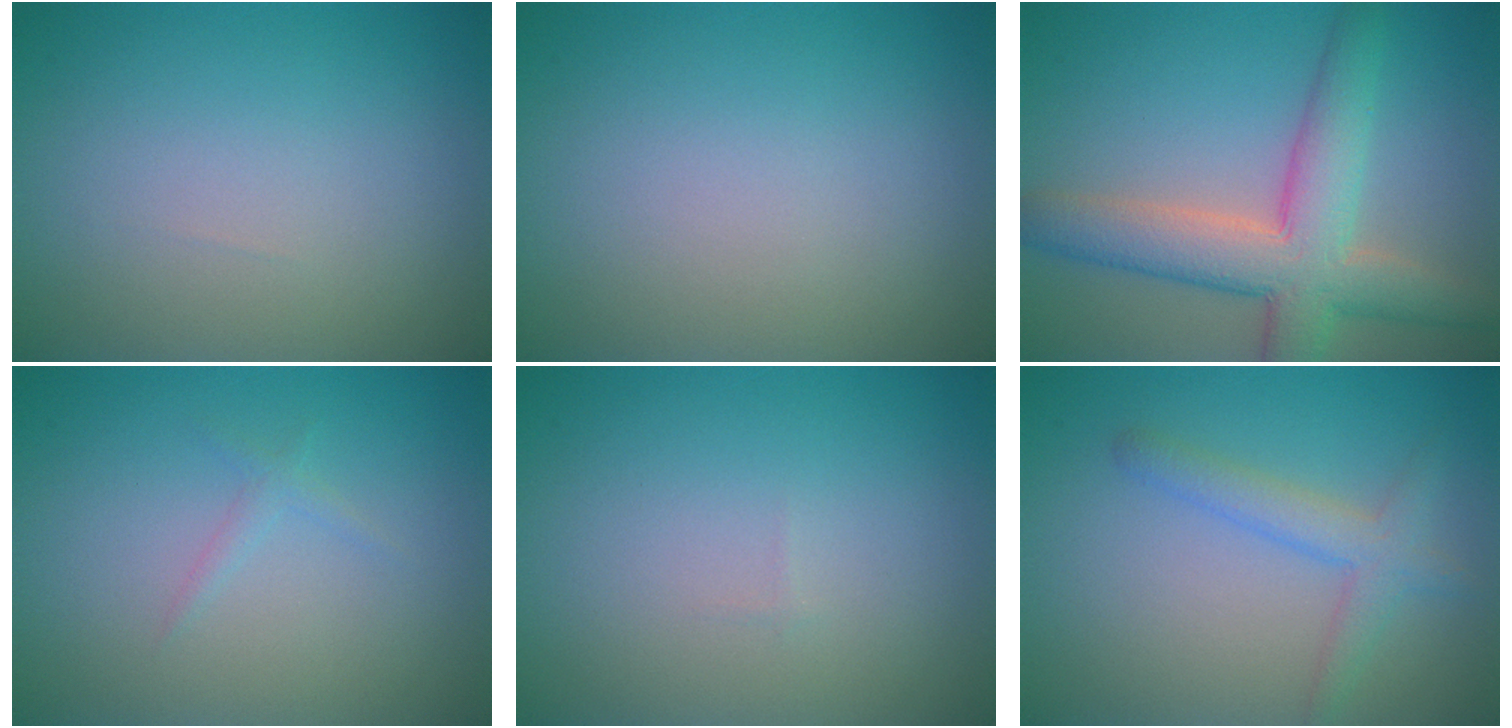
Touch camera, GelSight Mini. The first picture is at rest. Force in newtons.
{"total": 0.0}
{"total": 7.2, "press": 7.2, "slide": 0.4}
{"total": 0.7, "press": 0.7, "slide": 0.1}
{"total": 0.0}
{"total": 2.8, "press": 2.8, "slide": 0.2}